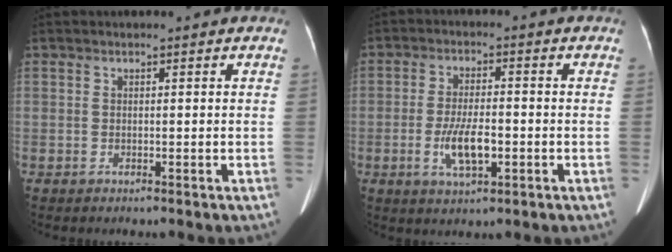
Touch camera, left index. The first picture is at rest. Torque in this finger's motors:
{"motor_torque": [0.87, 0.35, 0.37, 0.15]}